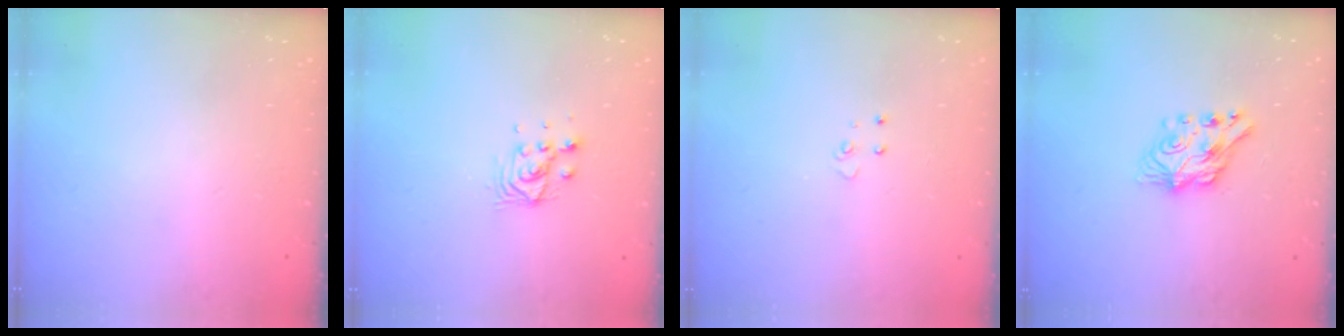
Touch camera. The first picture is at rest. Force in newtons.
{"total": 6.4, "press": 6.4, "slide": 0.2}
{"total": 3.4, "press": 3.4, "slide": 0.3}
{"total": 8.2, "press": 8.2, "slide": 0.7}